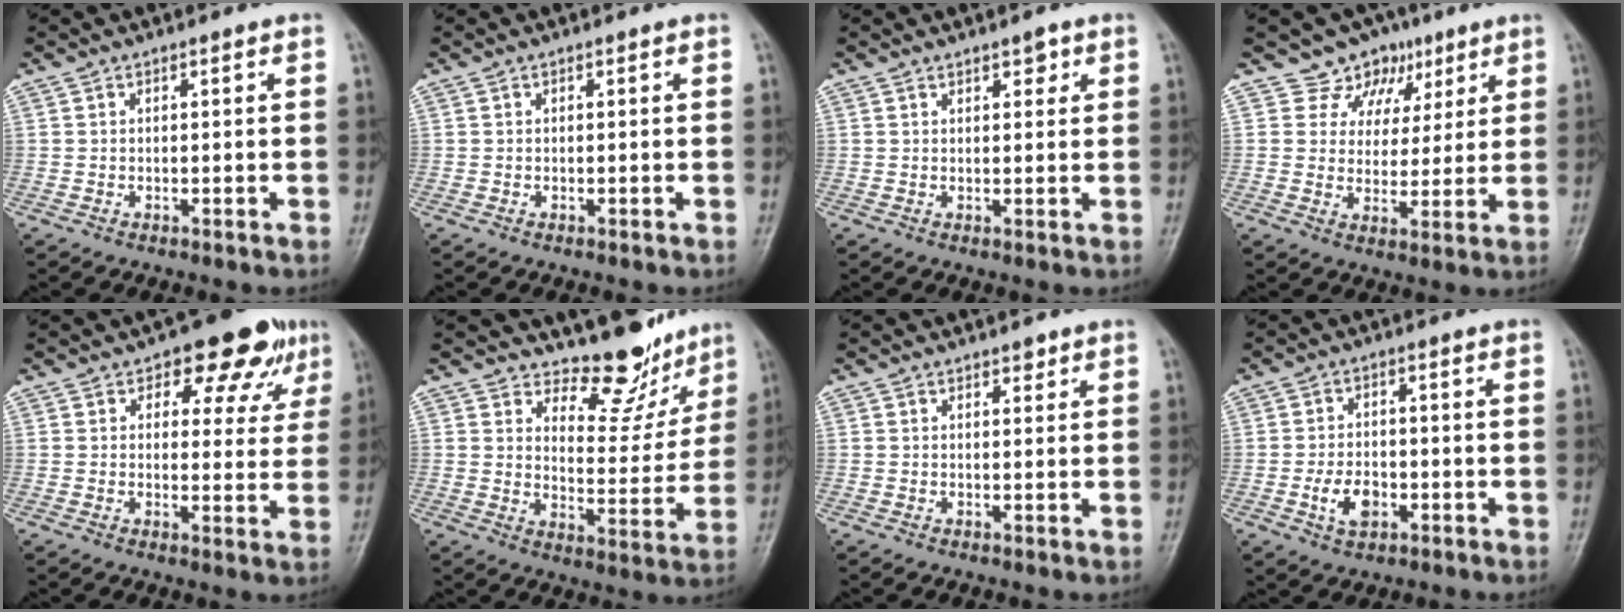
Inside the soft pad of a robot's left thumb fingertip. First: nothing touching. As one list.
[{"total": 0.0}, {"total": 2.2, "force": [1.3, 1.1, 1.3], "torque": [-0.007, -0.005, 0.018]}, {"total": 8.1, "force": [5.1, 6.3, 0.5], "torque": [0.038, -0.023, 0.077]}, {"total": 10.4, "force": [5.7, 6.0, 6.4], "torque": [-0.027, -0.017, 0.066]}, {"total": 10.9, "force": [9.6, 4.4, 2.7], "torque": [0.000, -0.086, 0.138]}, {"total": 1.4, "force": [1.0, 0.8, 0.7], "torque": [0.000, -0.005, 0.012]}, {"total": 5.5, "force": [-1.8, 3.6, 3.7], "torque": [-0.059, 0.008, -0.031]}]